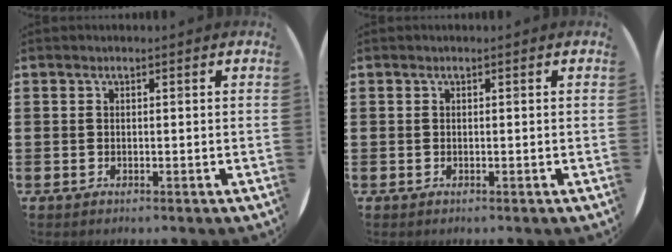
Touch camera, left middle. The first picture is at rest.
{"total": 0.0}